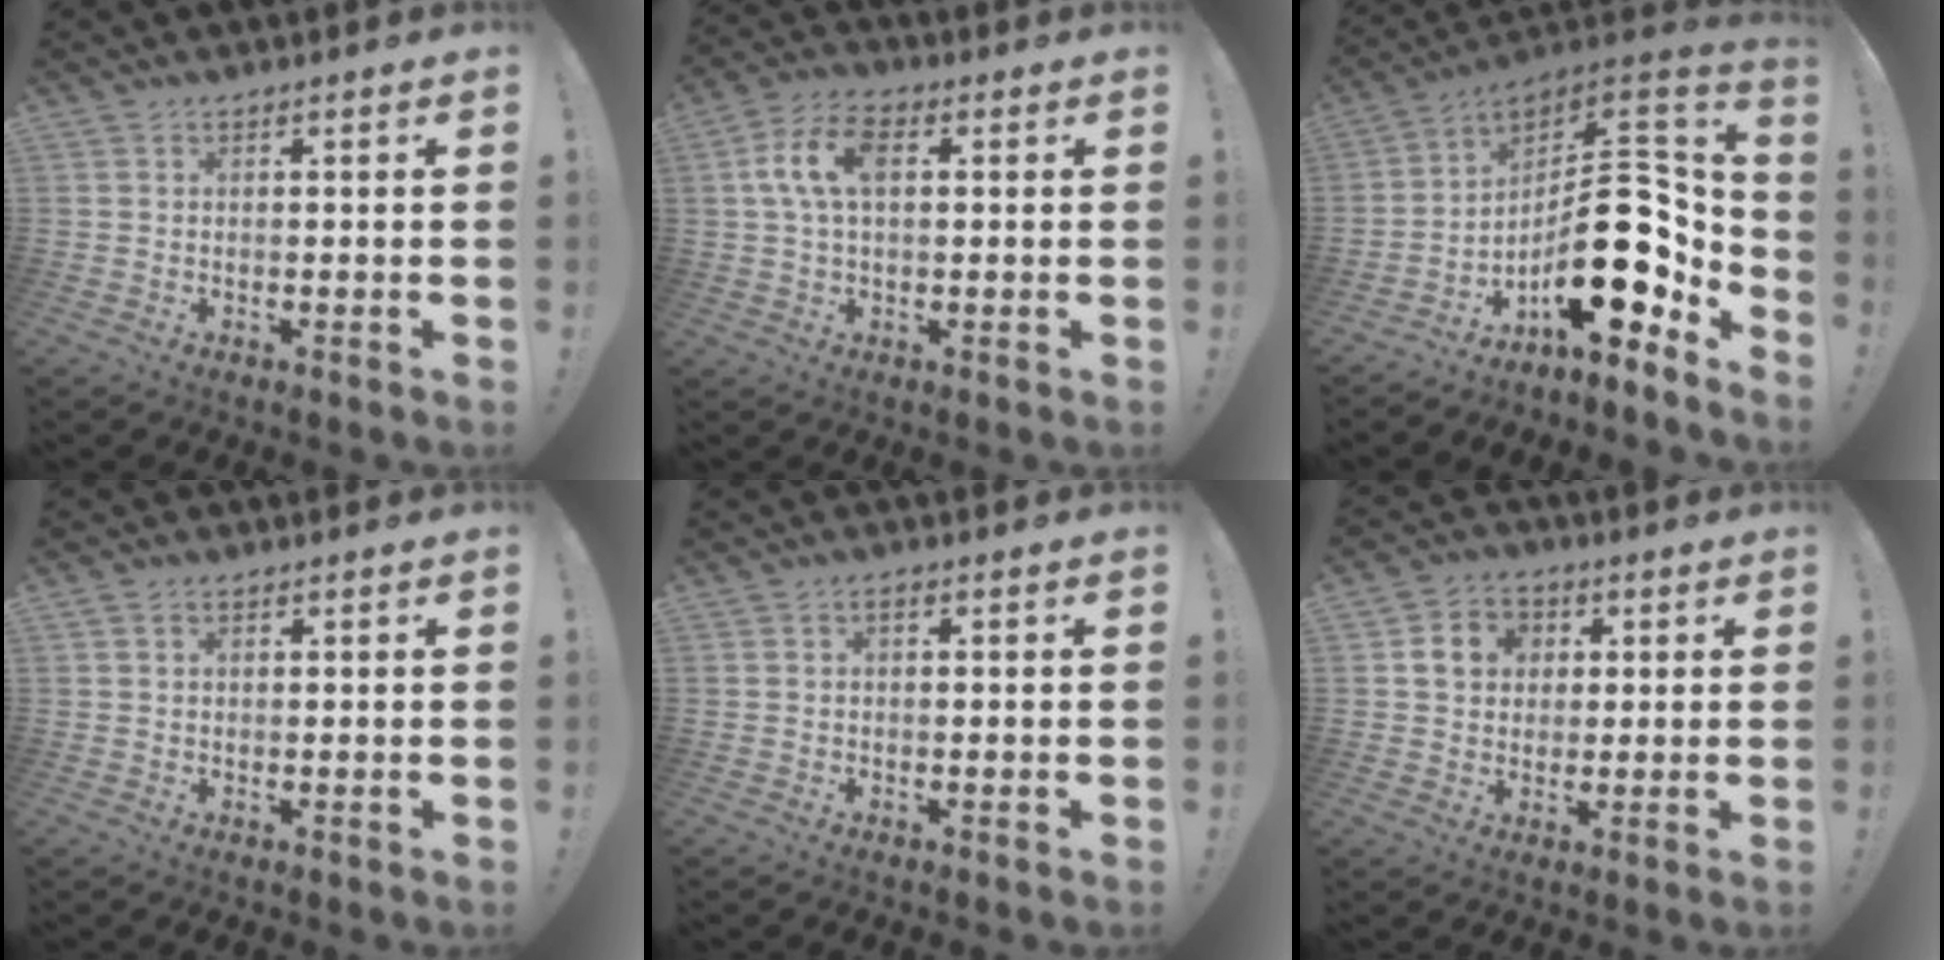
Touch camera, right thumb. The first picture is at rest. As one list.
[{"total": 10.0, "force": [2.2, 5.7, 7.9], "torque": [-0.151, 0.008, 0.042]}, {"total": 21.8, "force": [-4.2, 10.6, 18.7], "torque": [-0.268, 0.006, -0.062]}, {"total": 1.1, "force": [0.6, 0.7, 0.5], "torque": [-0.002, -0.002, 0.010]}, {"total": 0.8, "force": [-0.1, 0.3, 0.7], "torque": [-0.014, 0.003, -0.002]}, {"total": 8.7, "force": [2.3, 7.6, 3.5], "torque": [-0.054, 0.002, 0.048]}]